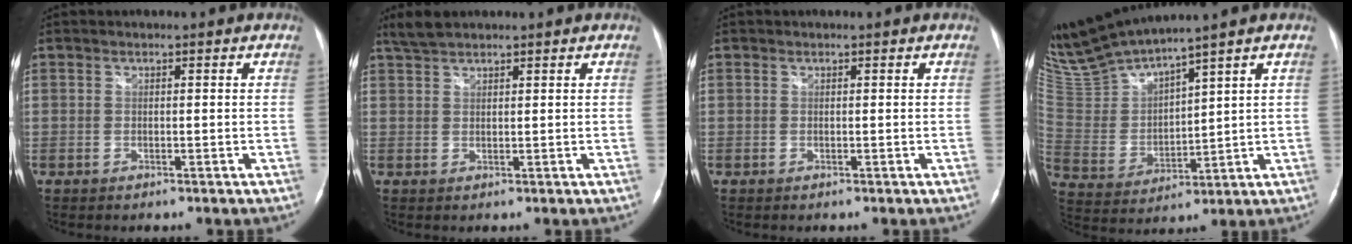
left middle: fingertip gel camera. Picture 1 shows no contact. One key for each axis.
{"total": 2.8, "fx": 2.5, "fy": 0.7, "fz": 1.0, "tx": -0.026, "ty": 0.012, "tz": 0.052}
{"total": 0.0}
{"total": 12.4, "fx": 11.4, "fy": -0.4, "fz": 4.9, "tx": -0.114, "ty": -0.006, "tz": 0.240}